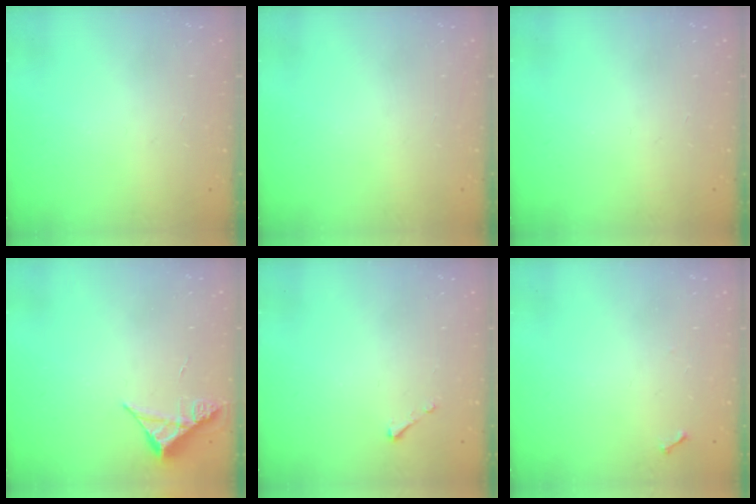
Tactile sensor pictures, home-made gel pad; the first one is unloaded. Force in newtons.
{"total": 0.0}
{"total": 0.0}
{"total": 4.9, "press": 4.9, "slide": 0.4}
{"total": 2.5, "press": 2.5, "slide": 0.3}
{"total": 3.8, "press": 3.8, "slide": 0.5}